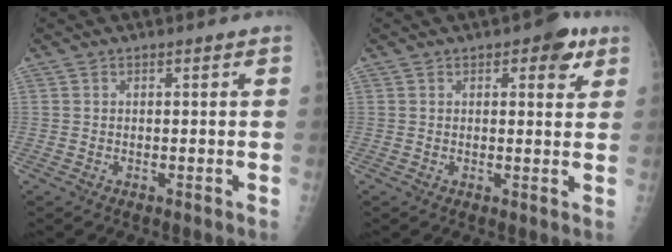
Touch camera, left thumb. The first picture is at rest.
{"total": 4.8, "force": [2.4, 2.4, 3.4], "torque": [-0.020, -0.006, 0.022]}